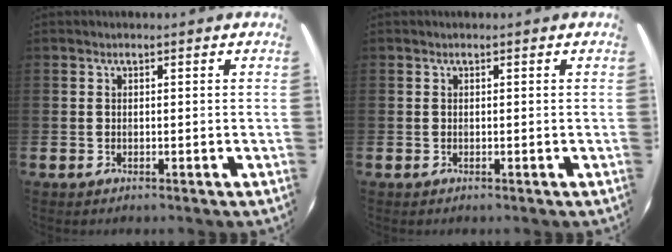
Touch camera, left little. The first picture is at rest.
{"total": 0.0}